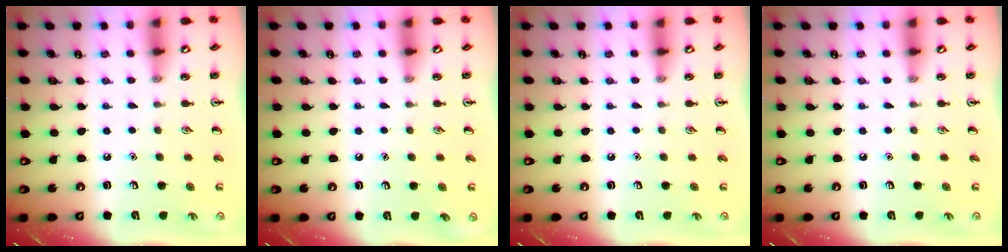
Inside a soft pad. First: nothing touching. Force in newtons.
{"total": 0.0}
{"total": 0.0}
{"total": 0.0}